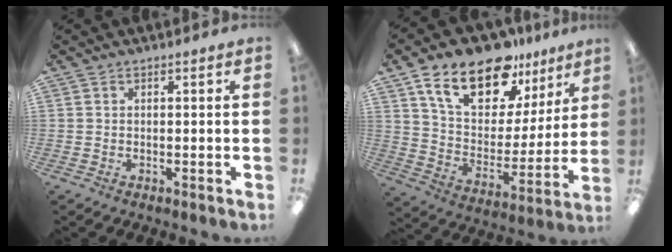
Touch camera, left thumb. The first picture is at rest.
{"total": 18.7, "force": [13.2, 9.4, 9.3], "torque": [-0.174, -0.071, 0.235]}